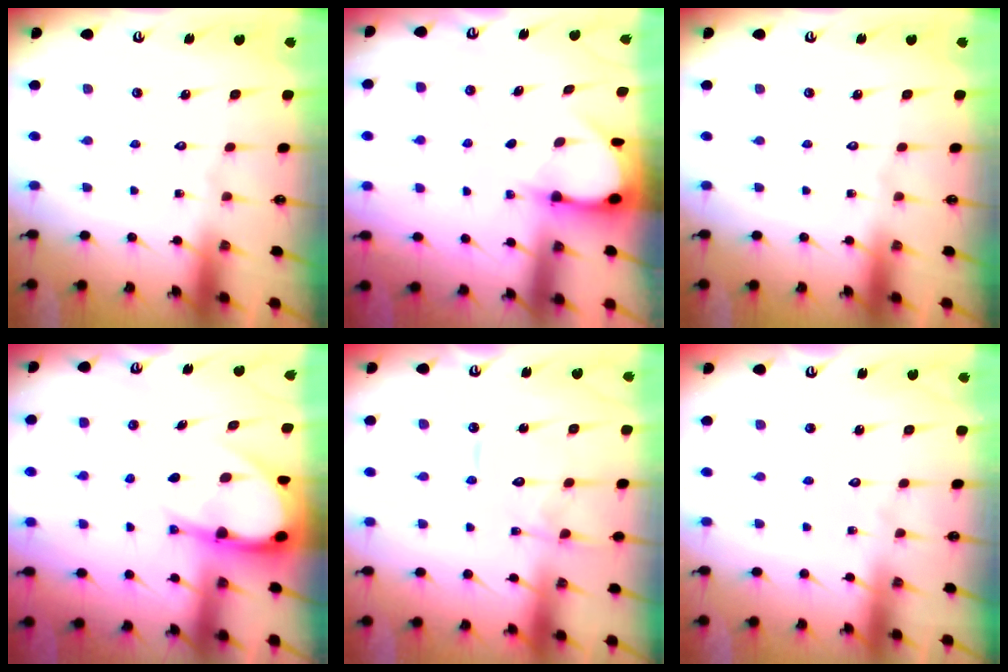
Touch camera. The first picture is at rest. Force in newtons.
{"total": 3.2, "press": 3.2, "slide": 0.3}
{"total": 0.0}
{"total": 8.8, "press": 8.8, "slide": 0.9}
{"total": 11.9, "press": 11.9, "slide": 1.2}
{"total": 2.5, "press": 2.5, "slide": 0.2}